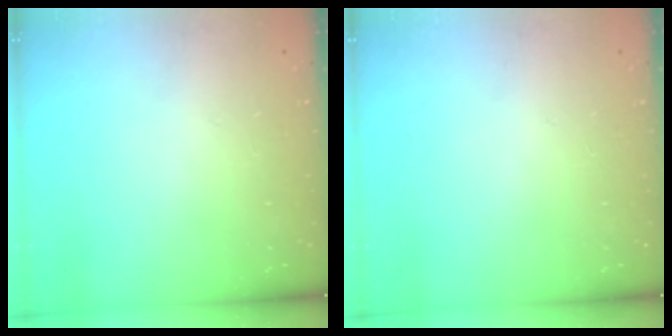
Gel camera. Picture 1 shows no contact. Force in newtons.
{"total": 0.0}